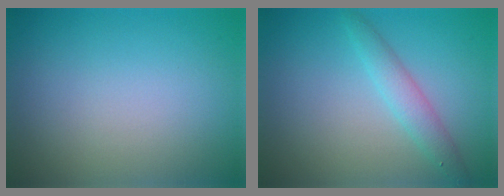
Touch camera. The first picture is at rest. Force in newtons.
{"total": 2.3, "press": 2.3, "slide": 0.0}